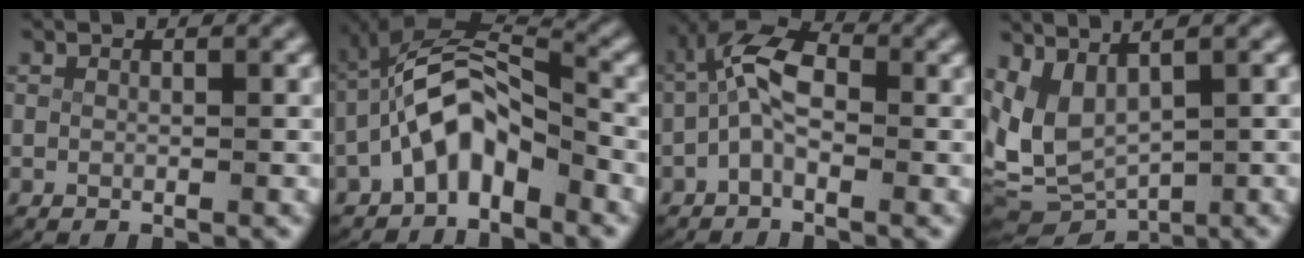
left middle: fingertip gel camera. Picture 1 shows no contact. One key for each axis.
{"total": 7.8, "fx": -1.4, "fy": 5.4, "fz": 5.5, "tx": -0.110, "ty": -0.012, "tz": -0.025}
{"total": 5.6, "fx": 0.1, "fy": 3.5, "fz": 4.3, "tx": -0.089, "ty": -0.005, "tz": -0.008}
{"total": 10.5, "fx": -0.1, "fy": 8.6, "fz": 6.0, "tx": -0.152, "ty": -0.032, "tz": 0.008}